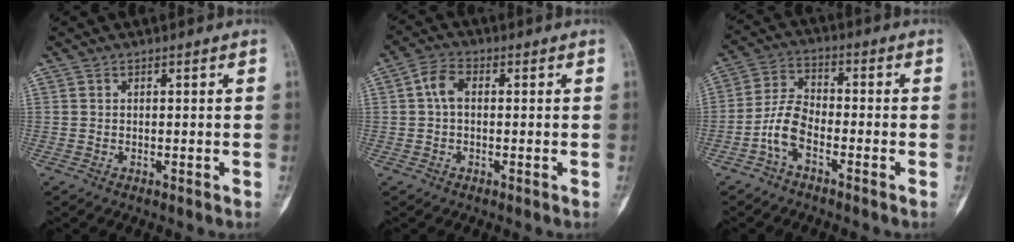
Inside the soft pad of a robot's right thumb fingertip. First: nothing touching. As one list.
[{"total": 4.3, "force": [0.4, 2.7, 3.4], "torque": [-0.064, 0.013, 0.001]}, {"total": 6.6, "force": [-3.2, 3.2, 4.8], "torque": [-0.099, 0.031, -0.072]}]